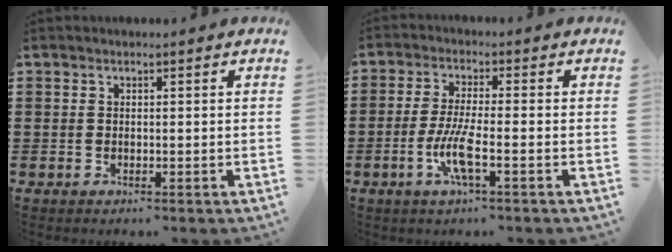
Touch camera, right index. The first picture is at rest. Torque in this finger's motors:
{"motor_torque": [2.14, 0.00, 0.57, 0.16]}